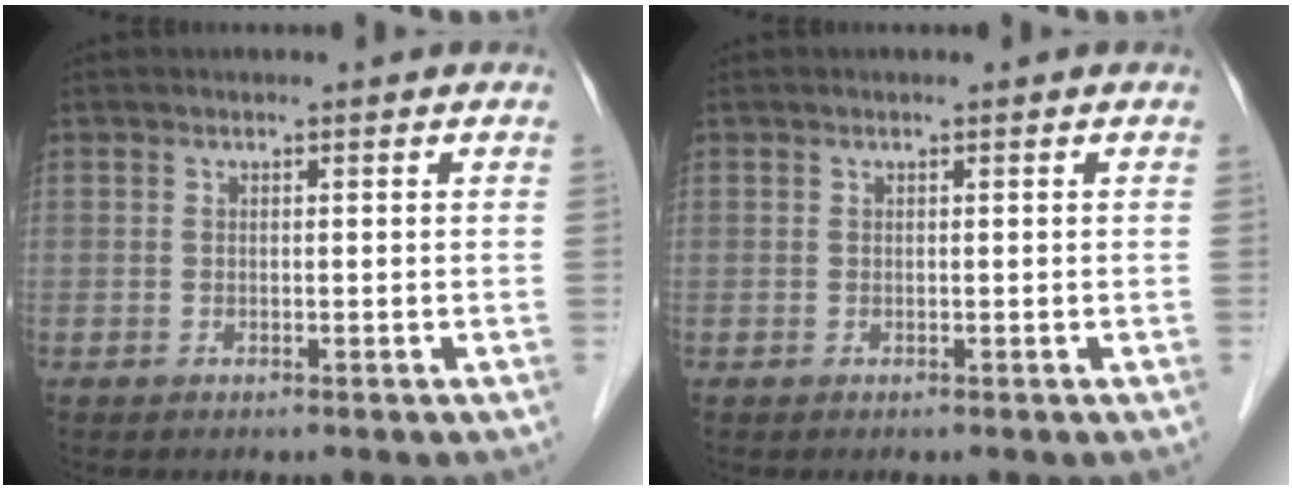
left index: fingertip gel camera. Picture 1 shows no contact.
{"total": 0.0}